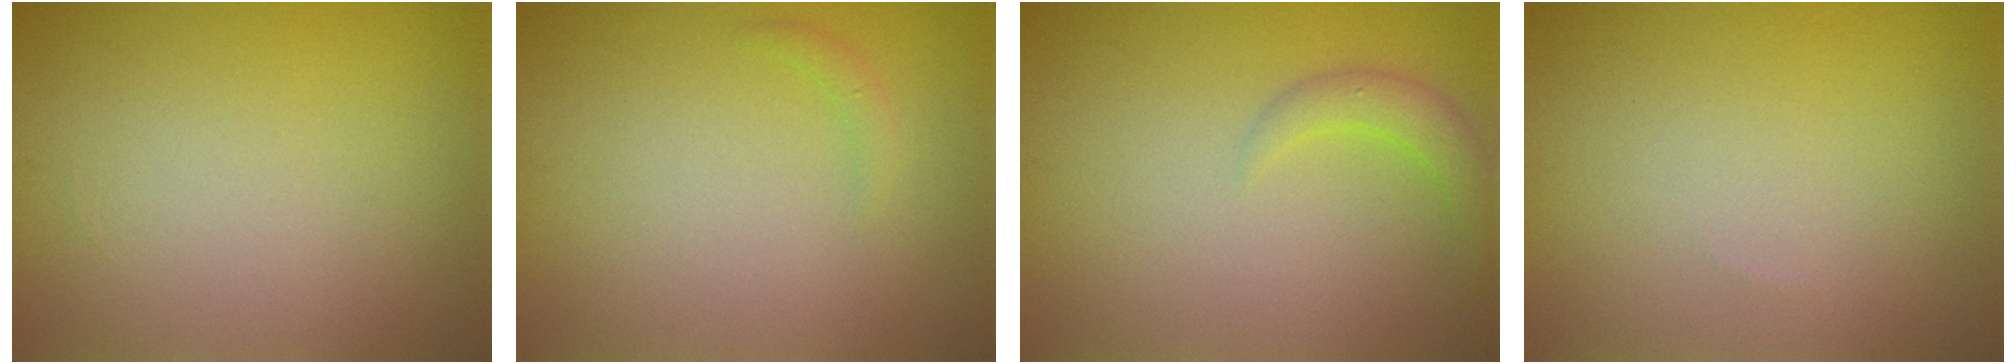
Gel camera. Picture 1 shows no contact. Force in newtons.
{"total": 0.7, "press": 0.7, "slide": 0.1}
{"total": 2.3, "press": 2.3, "slide": 0.3}
{"total": 0.0}